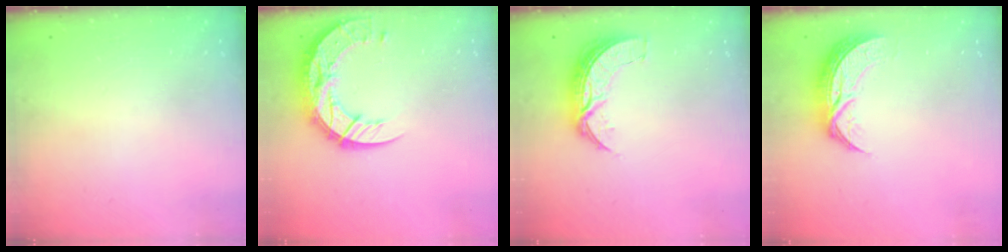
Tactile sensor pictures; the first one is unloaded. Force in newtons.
{"total": 14.5, "press": 14.5, "slide": 1.3}
{"total": 7.7, "press": 7.7, "slide": 0.7}
{"total": 10.1, "press": 10.1, "slide": 0.3}